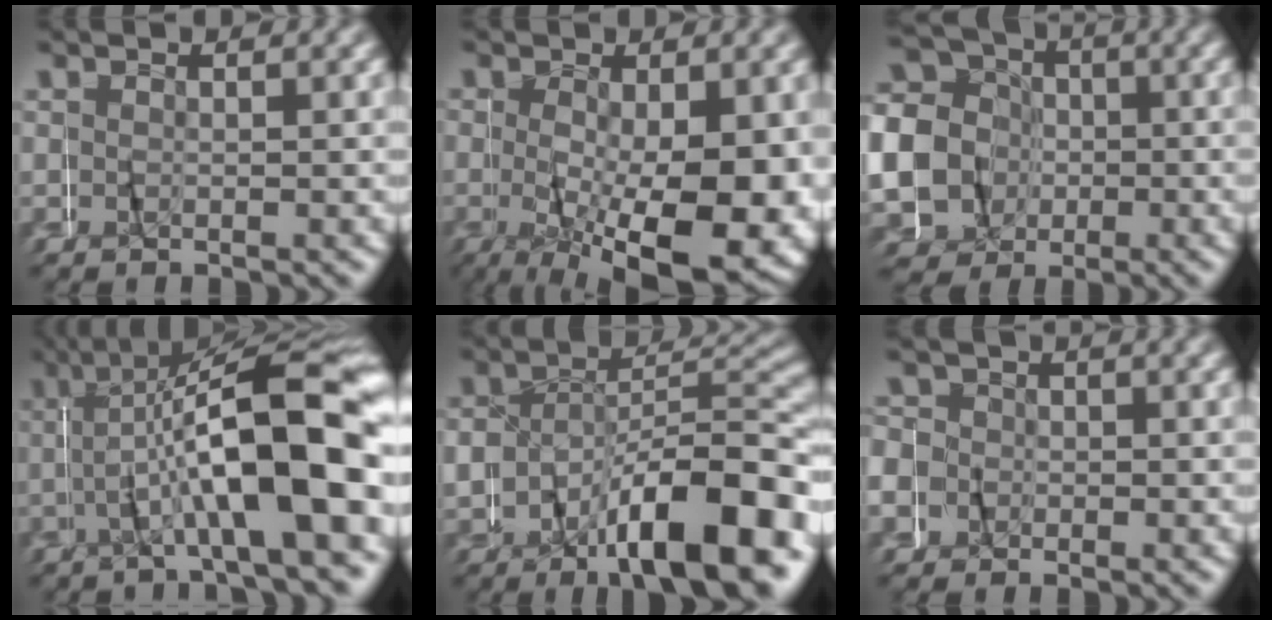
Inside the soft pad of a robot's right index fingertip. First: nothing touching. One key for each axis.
{"total": 10.4, "fx": -3.0, "fy": 4.1, "fz": 9.1, "tx": -0.128, "ty": -0.019, "tz": -0.035}
{"total": 16.7, "fx": 0.2, "fy": 15.6, "fz": 5.8, "tx": -0.145, "ty": -0.030, "tz": -0.012}
{"total": 15.6, "fx": 0.9, "fy": 6.4, "fz": 14.2, "tx": -0.210, "ty": 0.016, "tz": 0.012}
{"total": 12.0, "fx": -4.7, "fy": 6.0, "fz": 9.3, "tx": -0.134, "ty": 0.007, "tz": -0.074}
{"total": 6.3, "fx": 0.4, "fy": 6.1, "fz": 1.6, "tx": -0.037, "ty": 0.010, "tz": -0.011}